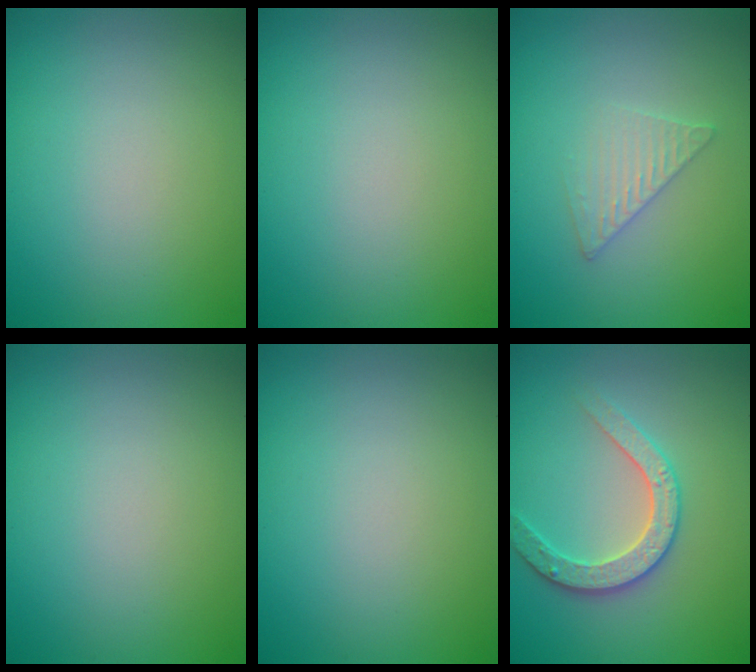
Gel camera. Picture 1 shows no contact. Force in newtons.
{"total": 0.0}
{"total": 2.0, "press": 2.0, "slide": 0.2}
{"total": 0.0}
{"total": 0.0}
{"total": 3.0, "press": 2.9, "slide": 0.5}